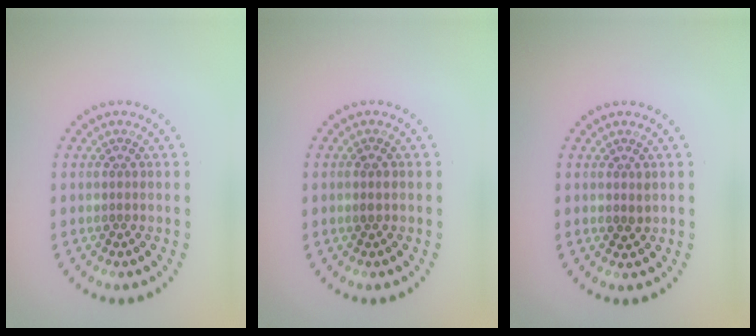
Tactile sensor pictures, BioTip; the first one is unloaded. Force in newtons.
{"total": 0.9, "press": 0.9, "slide": 0.1}
{"total": 0.9, "press": 0.8, "slide": 0.3}